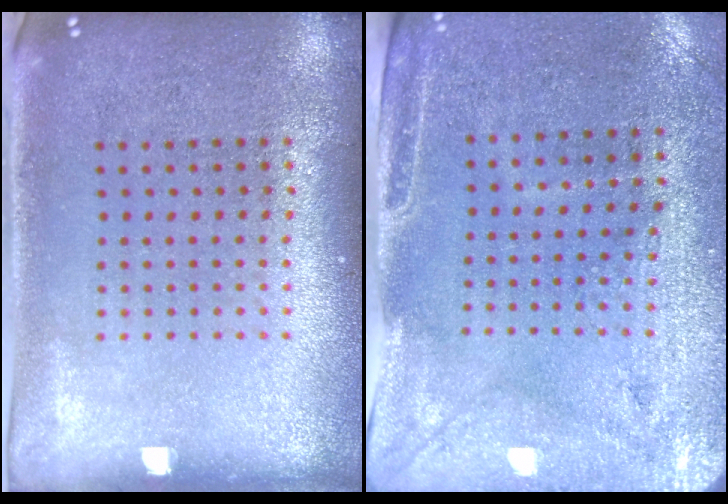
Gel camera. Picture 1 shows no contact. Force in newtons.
{"total": 3.0, "press": 2.5, "slide": 1.5}